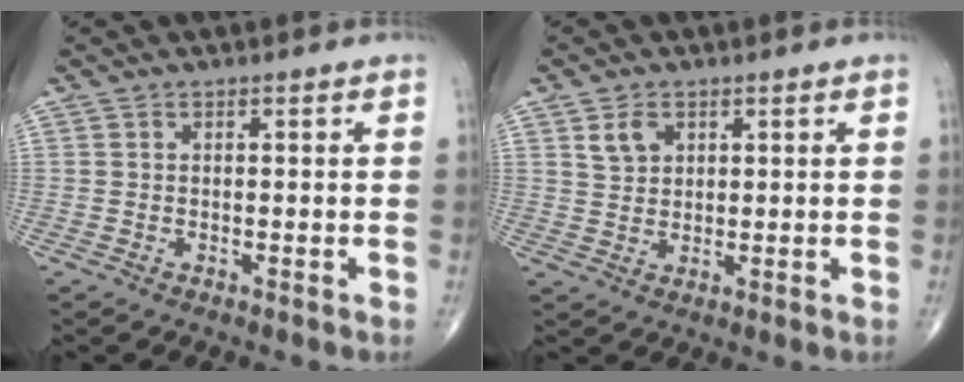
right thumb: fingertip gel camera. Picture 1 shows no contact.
{"total": 3.9, "force": [1.9, 2.7, 2.0], "torque": [-0.026, -0.009, 0.039]}